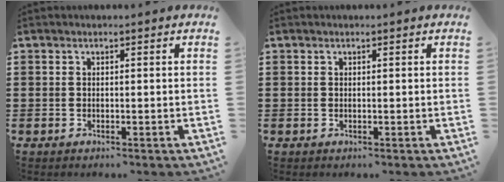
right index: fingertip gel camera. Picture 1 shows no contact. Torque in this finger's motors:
{"motor_torque": [-0.01, 0.01, 0.00, 0.00]}